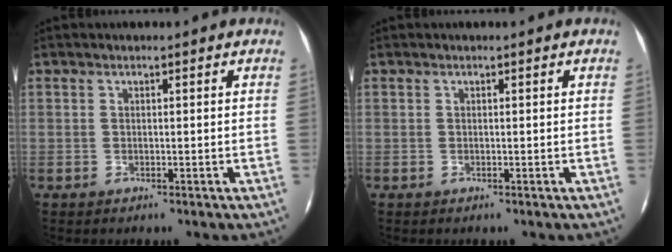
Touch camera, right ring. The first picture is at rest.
{"total": 0.0}